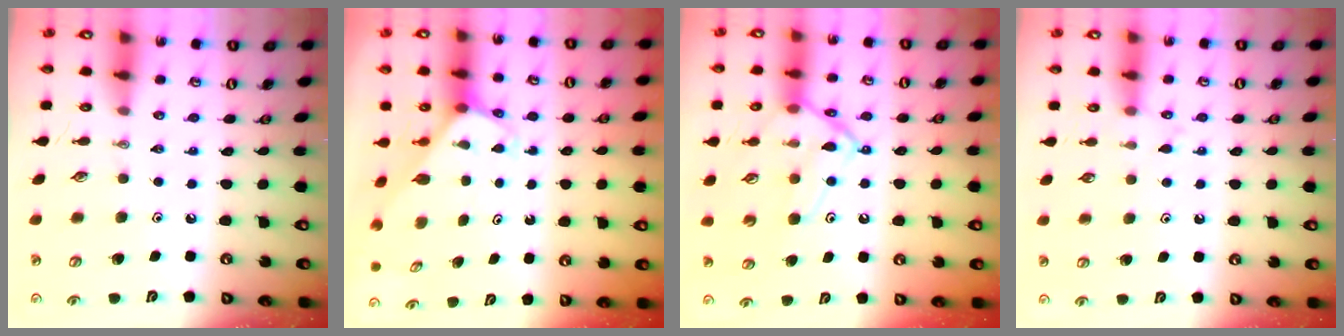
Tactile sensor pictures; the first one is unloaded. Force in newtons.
{"total": 2.6, "press": 2.6, "slide": 0.1}
{"total": 14.0, "press": 14.0, "slide": 1.0}
{"total": 6.1, "press": 6.1, "slide": 0.7}